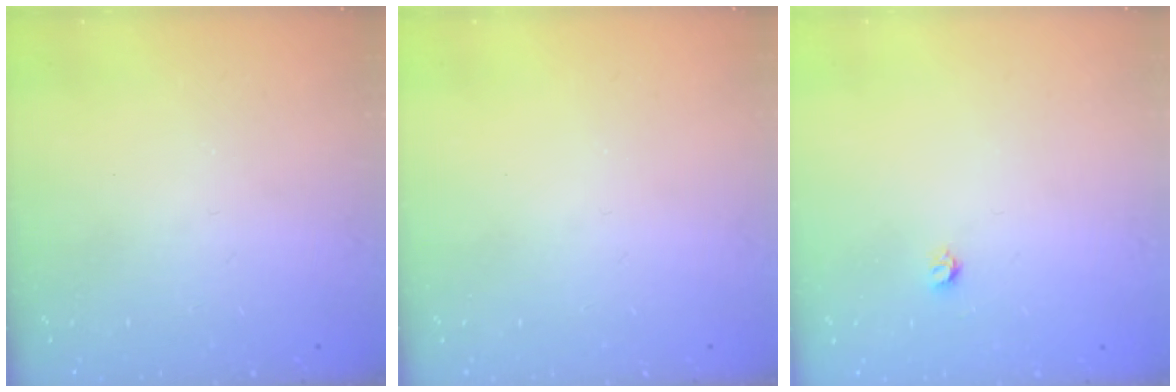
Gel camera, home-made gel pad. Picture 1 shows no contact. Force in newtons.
{"total": 0.0}
{"total": 3.2, "press": 3.2, "slide": 0.3}